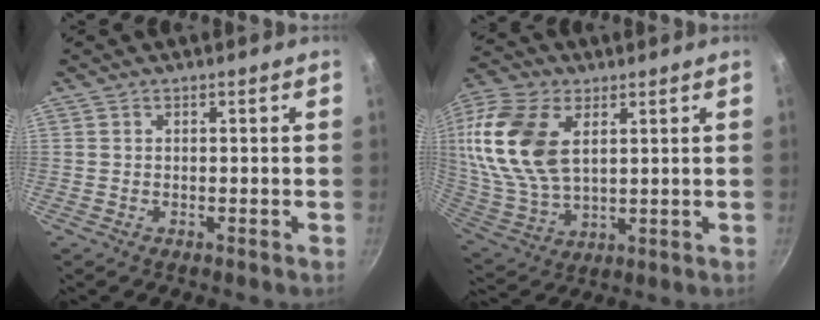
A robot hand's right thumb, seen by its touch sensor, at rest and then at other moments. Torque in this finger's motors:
{"motor_torque": [0.38, 0.81, 2.04, 0.17, 0.64]}